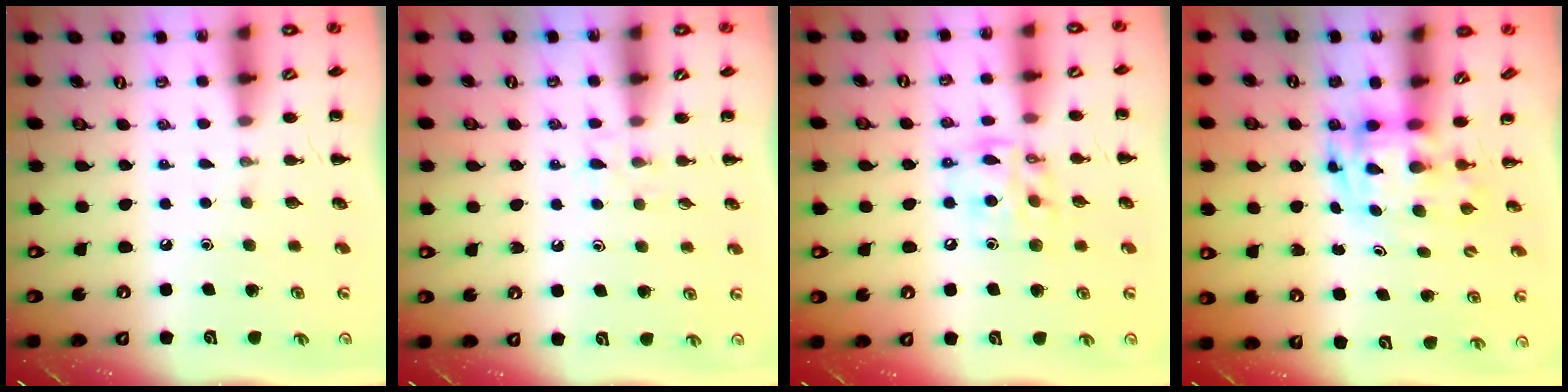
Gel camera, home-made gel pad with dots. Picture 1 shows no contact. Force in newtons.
{"total": 3.3, "press": 3.0, "slide": 1.3}
{"total": 12.8, "press": 12.5, "slide": 2.5}
{"total": 3.4, "press": 3.3, "slide": 0.6}